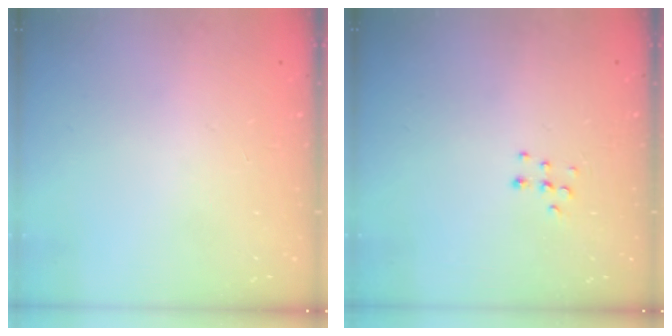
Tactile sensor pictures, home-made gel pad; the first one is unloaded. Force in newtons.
{"total": 5.9, "press": 5.9, "slide": 0.4}